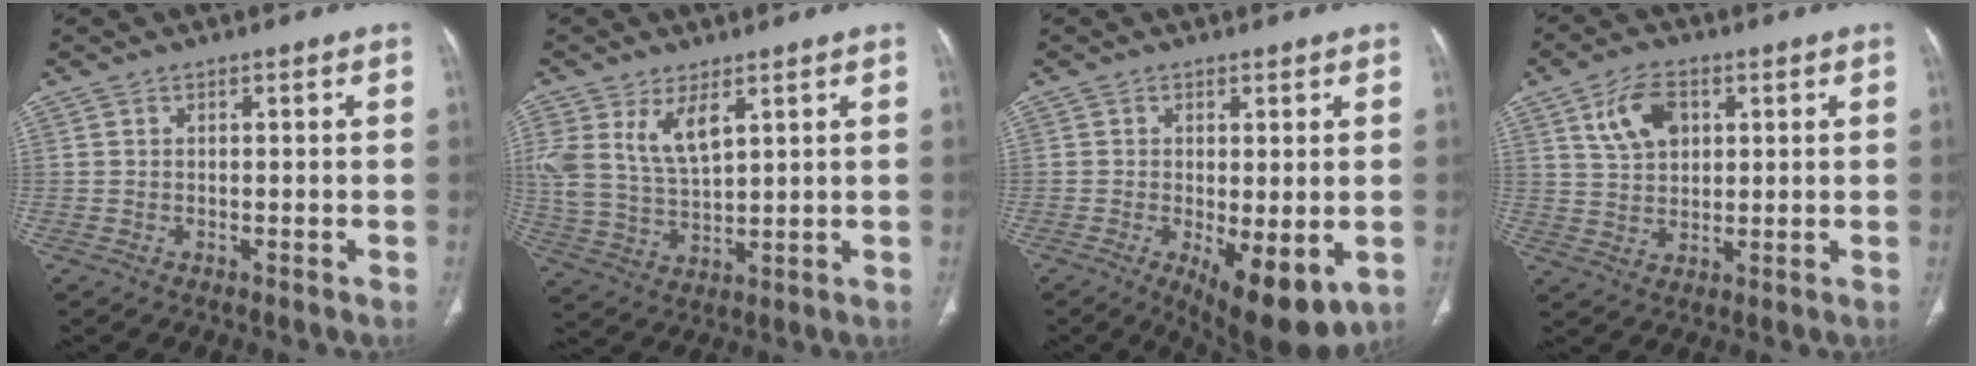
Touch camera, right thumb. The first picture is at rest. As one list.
[{"total": 9.8, "force": [4.7, 4.7, 7.2], "torque": [-0.142, -0.018, 0.104]}, {"total": 11.2, "force": [-3.1, 4.2, 9.9], "torque": [-0.141, -0.025, -0.034]}, {"total": 4.9, "force": [2.5, 2.5, 3.4], "torque": [-0.061, -0.011, 0.054]}]